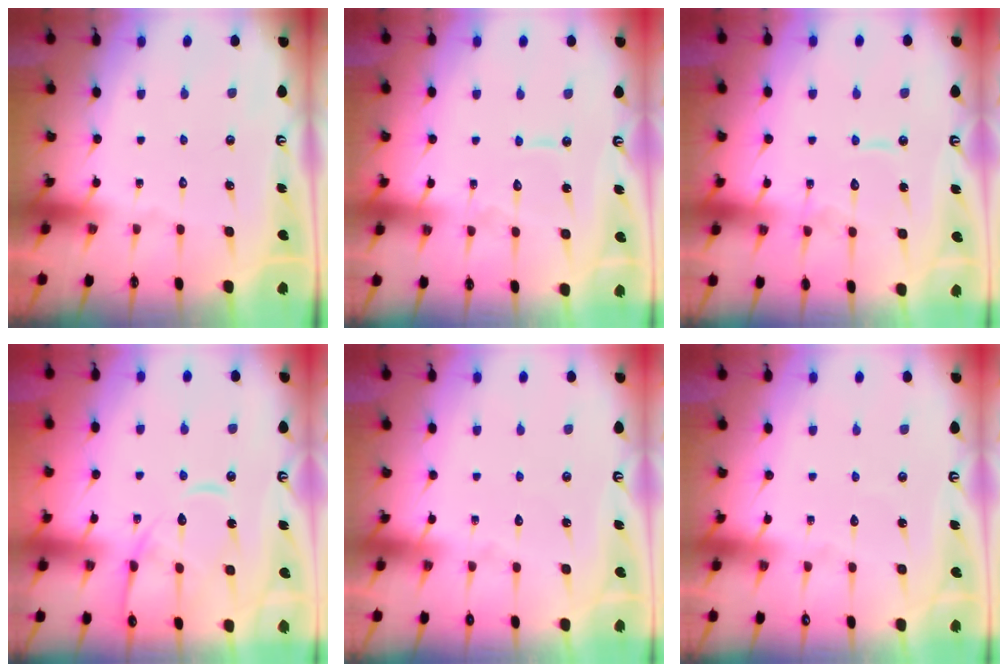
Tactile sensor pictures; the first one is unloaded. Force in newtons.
{"total": 5.9, "press": 5.8, "slide": 0.5}
{"total": 9.9, "press": 9.9, "slide": 0.9}
{"total": 12.5, "press": 12.5, "slide": 1.1}
{"total": 3.0, "press": 3.0, "slide": 0.3}
{"total": 2.3, "press": 2.2, "slide": 0.3}